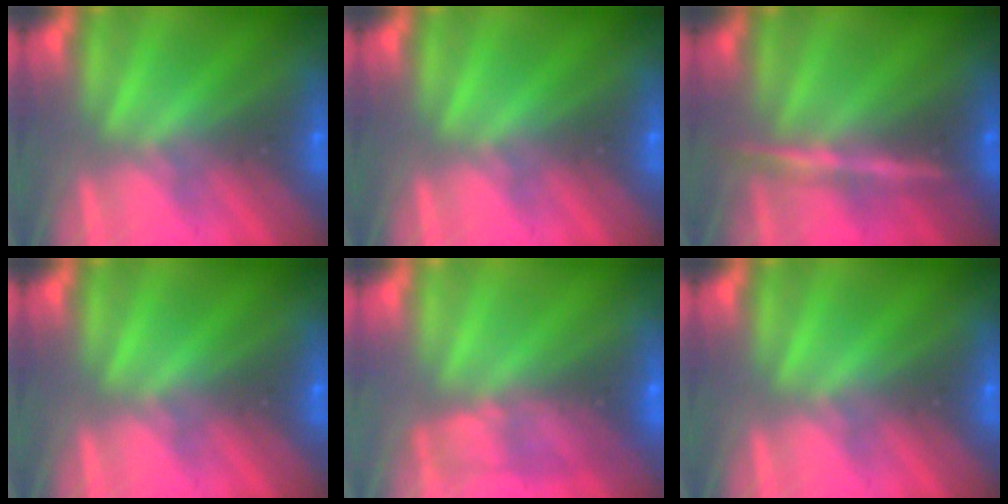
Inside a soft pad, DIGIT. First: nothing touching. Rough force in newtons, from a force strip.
{"total": 0.0}
{"total": 5.8}
{"total": 0.0}
{"total": 2.4}
{"total": 0.0}